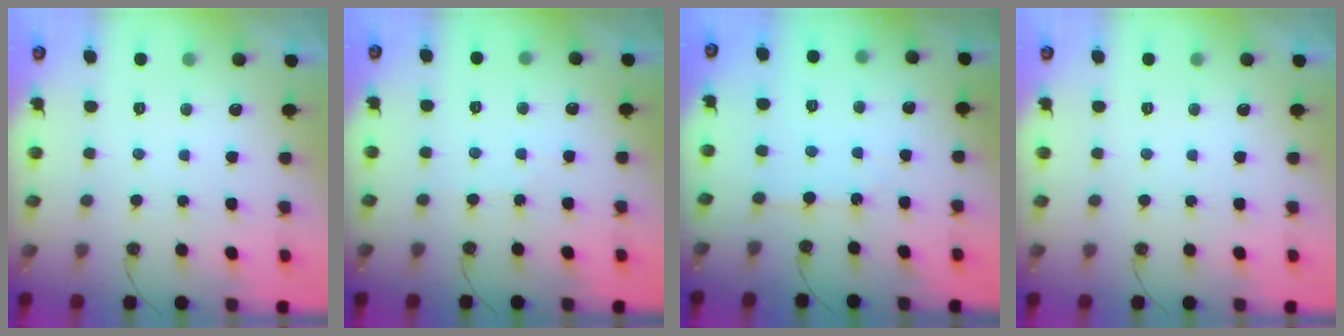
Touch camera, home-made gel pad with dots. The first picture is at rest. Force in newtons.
{"total": 1.9, "press": 1.9, "slide": 0.4}
{"total": 2.2, "press": 2.2, "slide": 0.3}
{"total": 0.0}